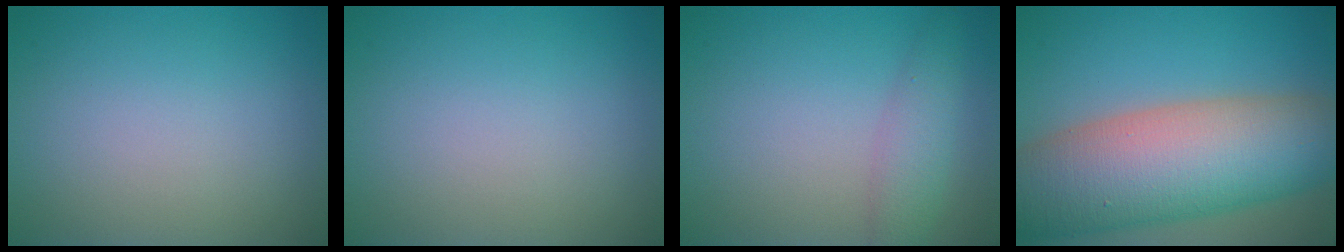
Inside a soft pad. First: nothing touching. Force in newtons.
{"total": 0.0}
{"total": 2.8, "press": 2.8, "slide": 0.1}
{"total": 13.8, "press": 13.8, "slide": 0.7}